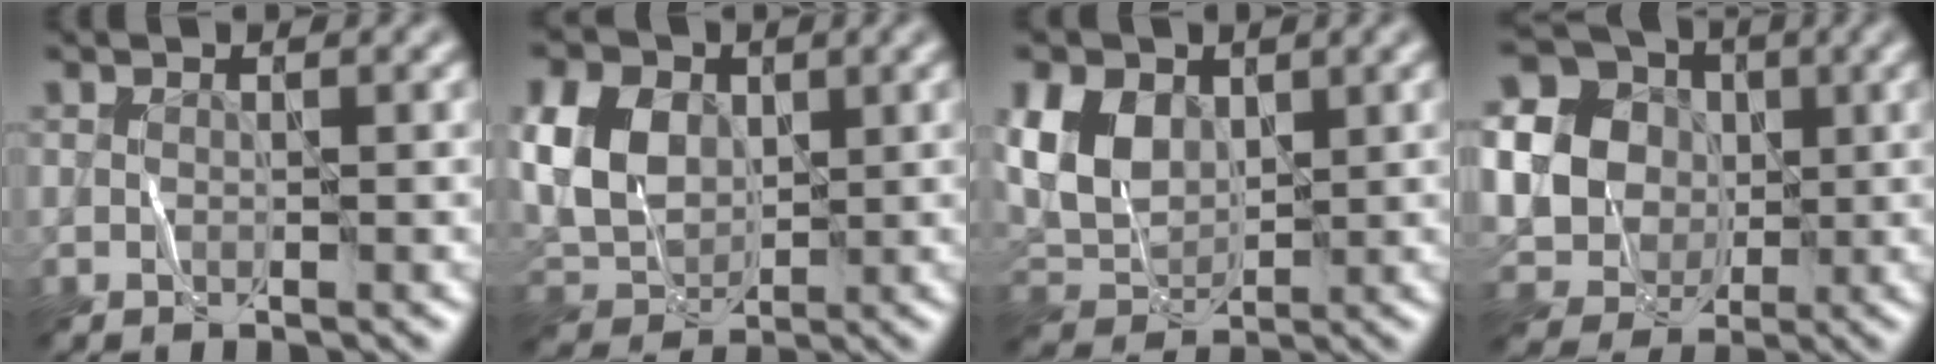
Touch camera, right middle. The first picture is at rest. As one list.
[{"total": 6.4, "force": [1.7, 5.0, 3.6], "torque": [-0.103, 0.010, 0.028]}, {"total": 5.2, "force": [1.9, 3.8, 2.9], "torque": [-0.079, 0.006, 0.038]}, {"total": 17.4, "force": [3.2, 16.2, 5.6], "torque": [-0.188, 0.011, 0.047]}]